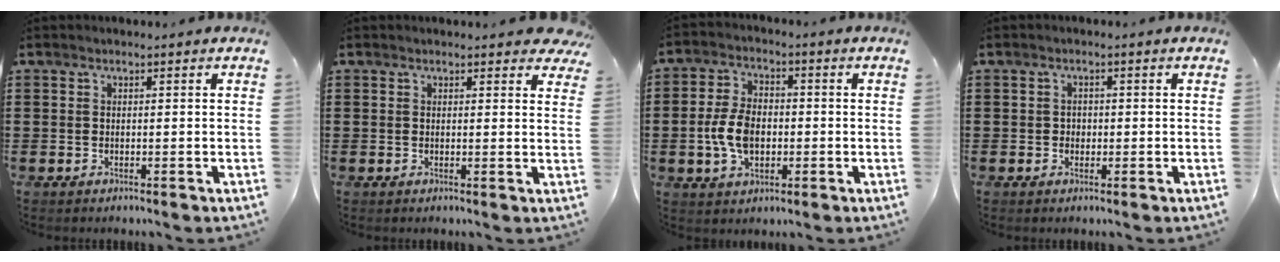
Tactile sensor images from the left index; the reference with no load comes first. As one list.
[{"total": 1.7, "force": [1.5, 0.5, 0.5], "torque": [-0.007, 0.002, 0.029]}, {"total": 7.1, "force": [-1.1, 4.5, 5.5], "torque": [-0.133, 0.002, -0.027]}, {"total": 1.1, "force": [0.0, 1.0, 0.4], "torque": [-0.012, 0.006, -0.002]}]